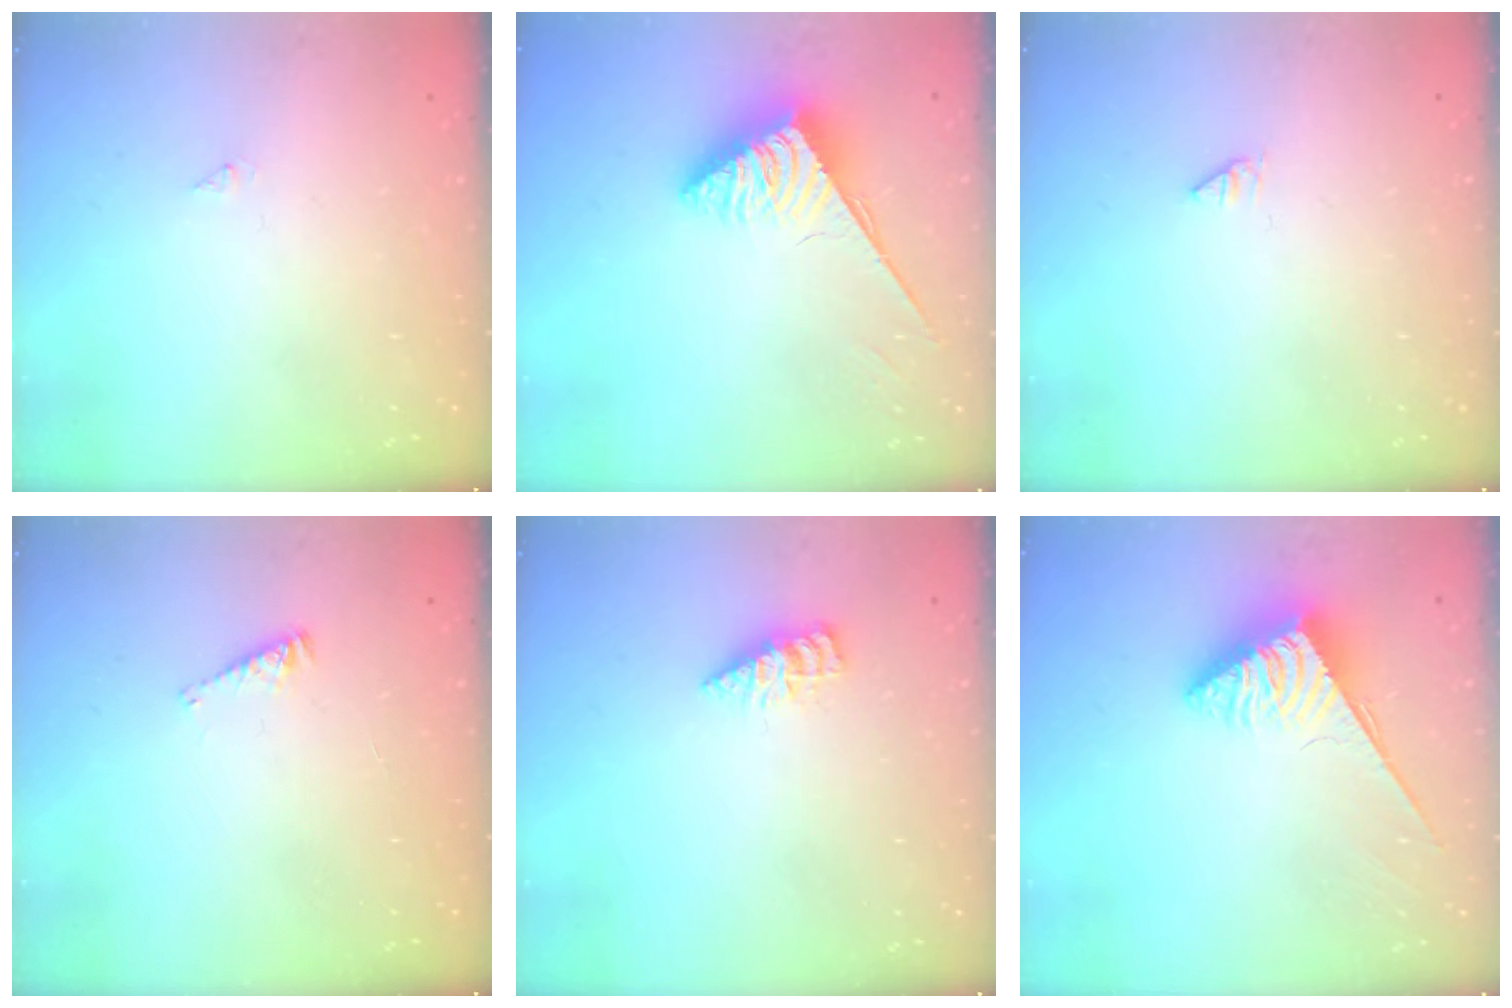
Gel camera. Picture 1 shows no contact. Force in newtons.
{"total": 3.6, "press": 3.6, "slide": 0.6}
{"total": 0.0}
{"total": 2.4, "press": 2.4, "slide": 0.4}
{"total": 2.9, "press": 2.8, "slide": 0.4}
{"total": 3.9, "press": 3.8, "slide": 0.6}